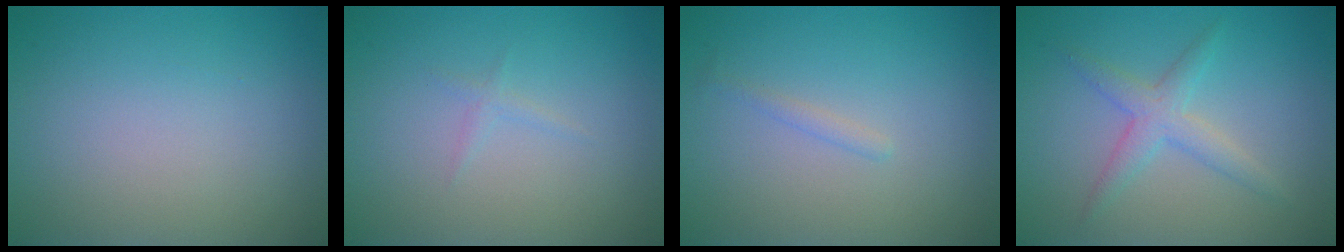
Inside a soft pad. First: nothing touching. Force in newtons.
{"total": 0.7, "press": 0.7, "slide": 0.1}
{"total": 0.7, "press": 0.7, "slide": 0.1}
{"total": 2.5, "press": 2.5, "slide": 0.1}